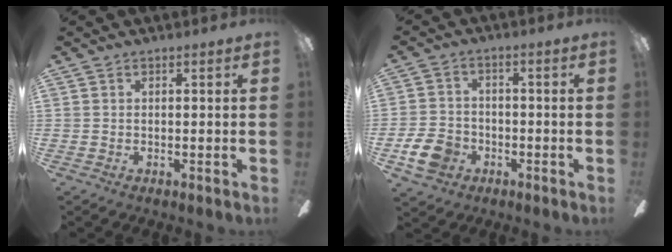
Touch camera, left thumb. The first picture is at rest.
{"total": 8.4, "force": [-3.7, 6.2, 4.3], "torque": [-0.104, 0.023, -0.068]}